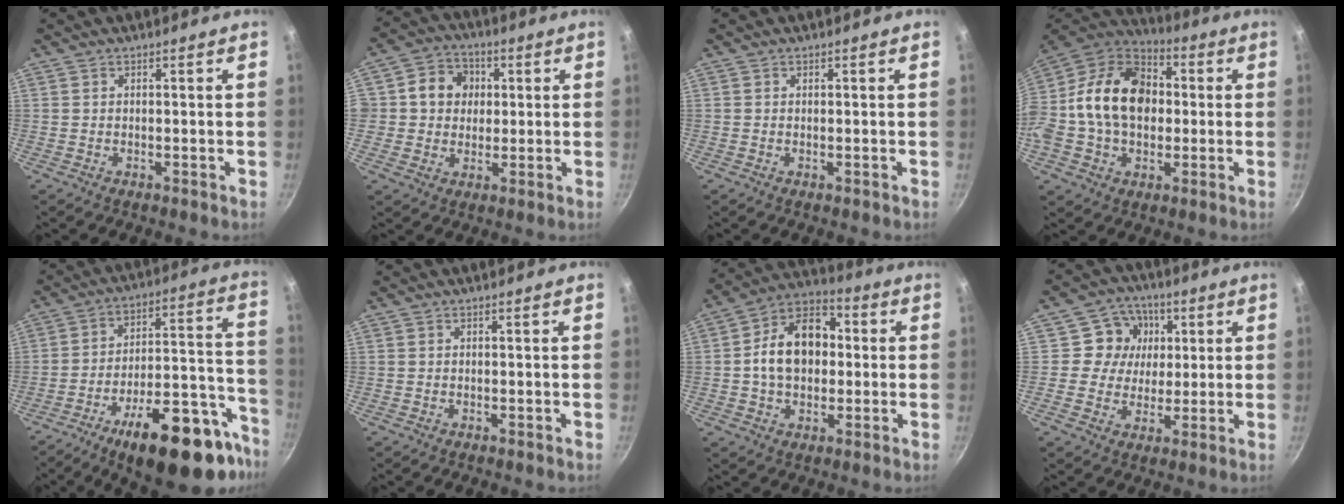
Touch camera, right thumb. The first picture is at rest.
{"total": 8.6, "force": [1.6, 7.8, 3.4], "torque": [-0.020, 0.008, 0.014]}
{"total": 0.0}
{"total": 20.8, "force": [1.0, 15.3, 14.2], "torque": [-0.221, 0.036, 0.003]}
{"total": 26.5, "force": [-16.5, 10.0, 18.2], "torque": [-0.209, 0.100, -0.234]}
{"total": 0.0}
{"total": 14.7, "force": [0.6, 10.5, 10.3], "torque": [-0.133, 0.030, -0.007]}
{"total": 8.8, "force": [2.1, 8.2, 2.4], "torque": [0.007, -0.006, 0.019]}